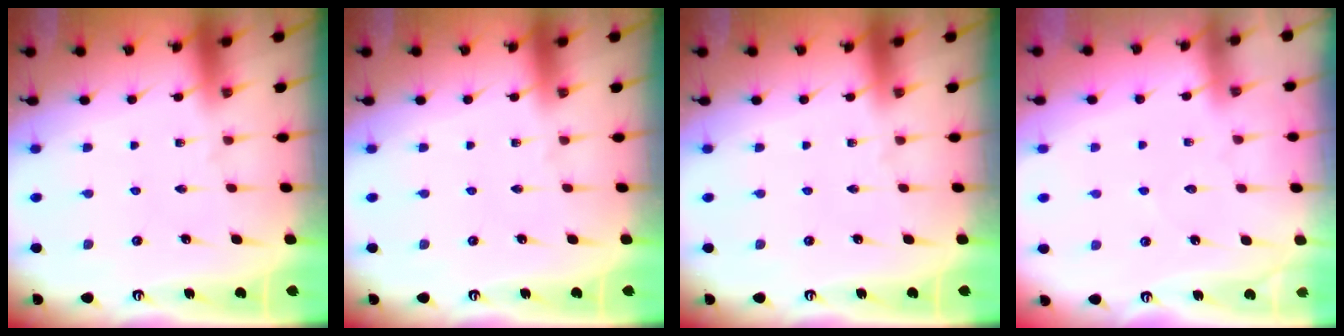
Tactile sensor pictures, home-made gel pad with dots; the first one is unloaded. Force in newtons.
{"total": 0.0}
{"total": 0.0}
{"total": 4.0, "press": 3.9, "slide": 0.6}